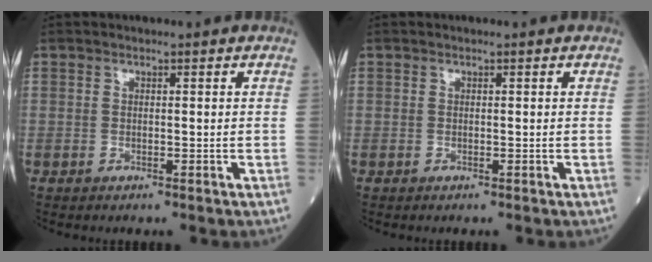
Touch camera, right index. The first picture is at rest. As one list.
[{"total": 0.0}]